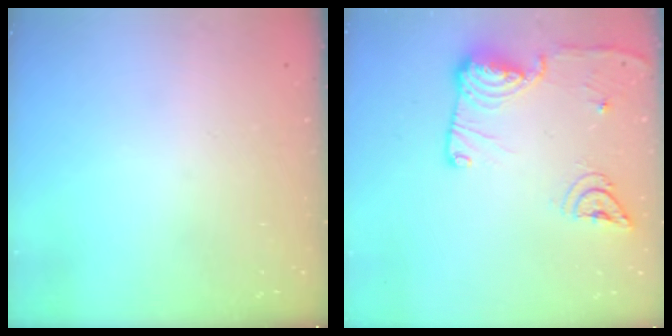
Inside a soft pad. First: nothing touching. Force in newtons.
{"total": 15.4, "press": 15.3, "slide": 1.9}